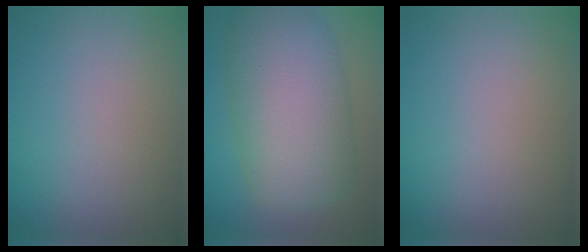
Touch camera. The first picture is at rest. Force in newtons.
{"total": 11.0, "press": 11.0, "slide": 0.3}
{"total": 0.0}